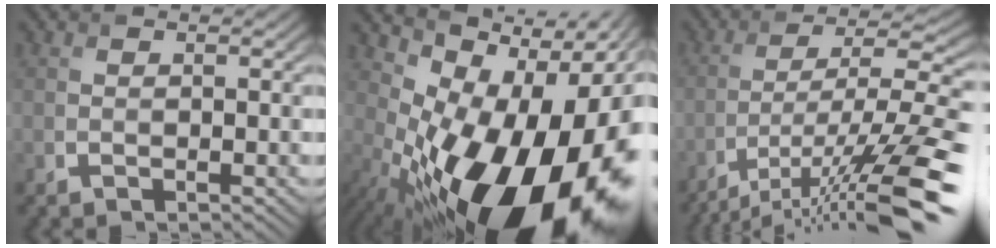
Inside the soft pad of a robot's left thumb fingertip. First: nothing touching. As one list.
[{"total": 19.9, "force": [-4.9, 11.0, 15.8], "torque": [-0.232, -0.025, -0.068]}, {"total": 15.1, "force": [-9.1, 3.5, 11.5], "torque": [-0.205, 0.003, -0.151]}]